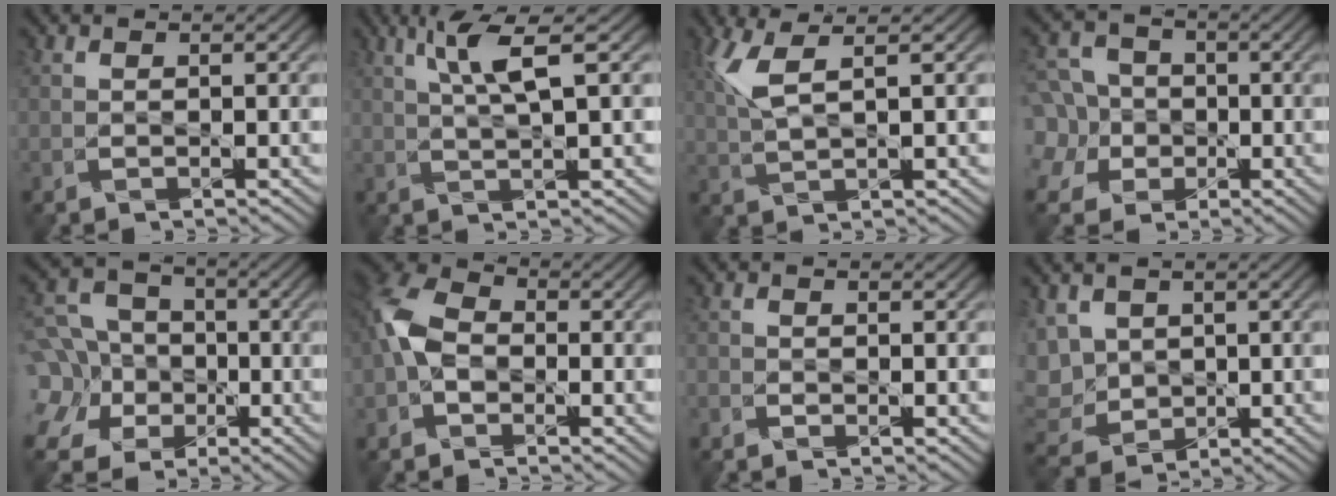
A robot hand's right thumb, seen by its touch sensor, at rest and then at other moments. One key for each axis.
{"total": 4.8, "fx": 2.0, "fy": -0.3, "fz": 4.3, "tx": -0.102, "ty": 0.008, "tz": 0.042}
{"total": 4.3, "fx": 2.0, "fy": 0.1, "fz": 3.8, "tx": -0.106, "ty": 0.010, "tz": 0.049}
{"total": 8.5, "fx": -1.5, "fy": 7.3, "fz": 4.0, "tx": -0.132, "ty": 0.004, "tz": -0.048}
{"total": 12.1, "fx": -3.0, "fy": 10.2, "fz": 5.7, "tx": -0.186, "ty": -0.017, "tz": -0.072}
{"total": 6.8, "fx": -1.6, "fy": 4.4, "fz": 4.9, "tx": -0.138, "ty": 0.008, "tz": -0.048}
{"total": 1.9, "fx": -1.6, "fy": 0.7, "fz": 0.8, "tx": -0.020, "ty": -0.002, "tz": -0.030}
{"total": 5.8, "fx": 0.8, "fy": 4.6, "fz": 3.5, "tx": -0.136, "ty": 0.002, "tz": 0.016}